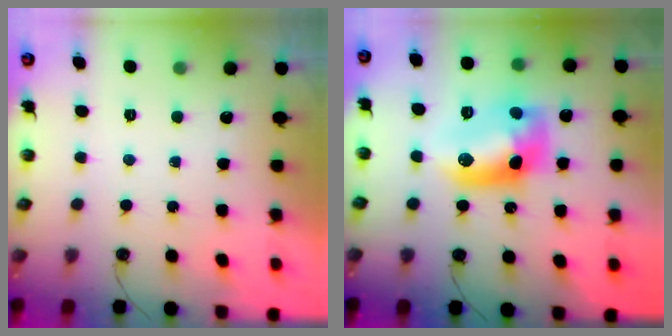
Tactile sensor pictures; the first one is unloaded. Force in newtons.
{"total": 13.0, "press": 13.0, "slide": 0.8}